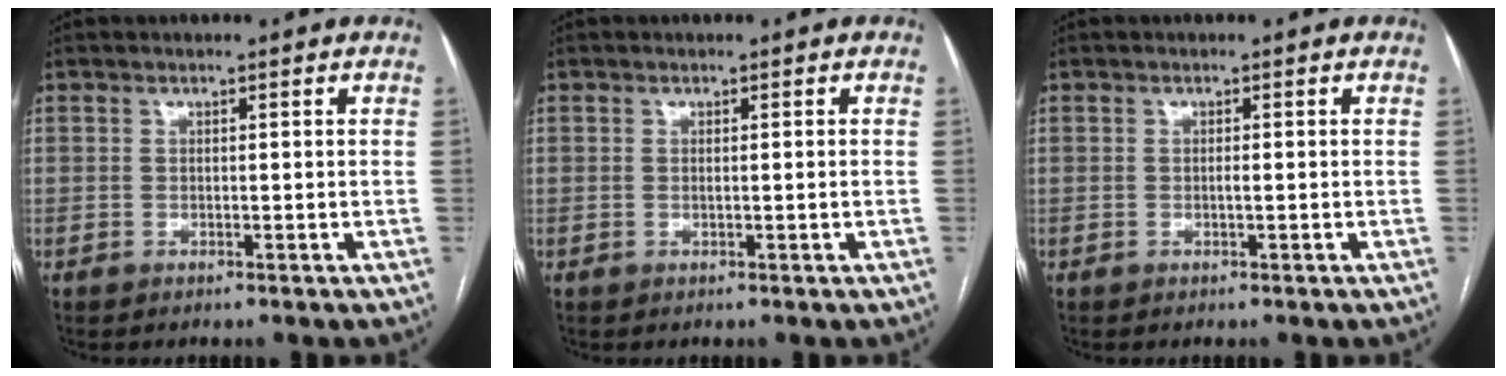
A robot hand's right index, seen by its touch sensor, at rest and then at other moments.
{"total": 0.6, "force": [-0.1, -0.1, 0.6], "torque": [-0.016, -0.003, 0.001]}
{"total": 0.5, "force": [-0.1, 0.0, 0.5], "torque": [-0.010, 0.000, -0.002]}